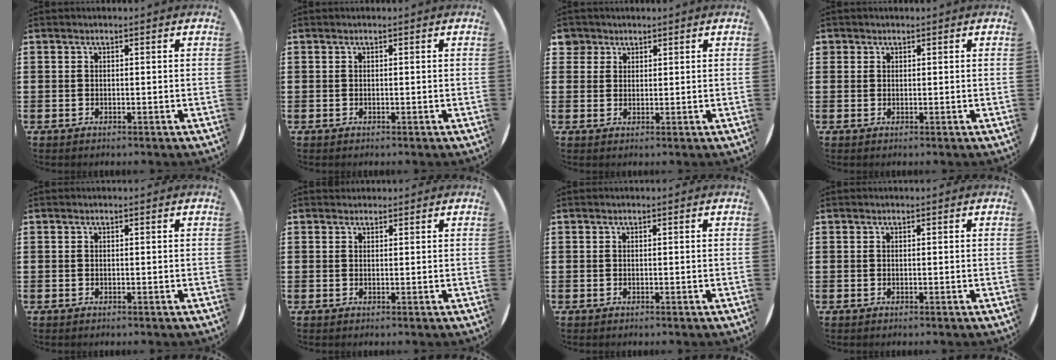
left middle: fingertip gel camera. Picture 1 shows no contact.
{"total": 0.0}
{"total": 2.4, "force": [1.8, 1.6, -0.1], "torque": [0.003, 0.005, 0.034]}
{"total": 0.8, "force": [0.6, 0.5, -0.1], "torque": [0.001, 0.004, 0.012]}
{"total": 0.0}
{"total": 0.8, "force": [0.7, 0.2, -0.2], "torque": [0.010, 0.000, 0.012]}
{"total": 0.0}
{"total": 0.0}